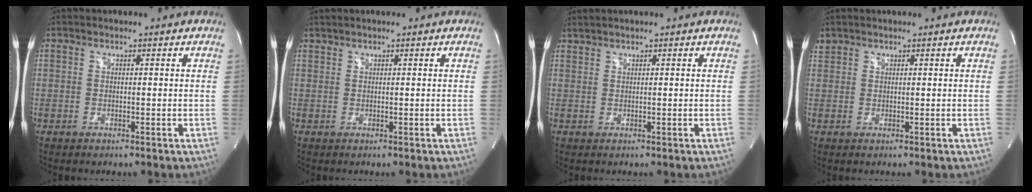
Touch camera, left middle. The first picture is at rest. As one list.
[{"total": 0.6, "force": [0.6, -0.1, 0.1], "torque": [-0.009, 0.009, 0.017]}, {"total": 1.3, "force": [1.2, -0.2, 0.3], "torque": [-0.012, 0.011, 0.031]}, {"total": 1.1, "force": [1.0, 0.5, 0.0], "torque": [-0.004, 0.015, 0.023]}]